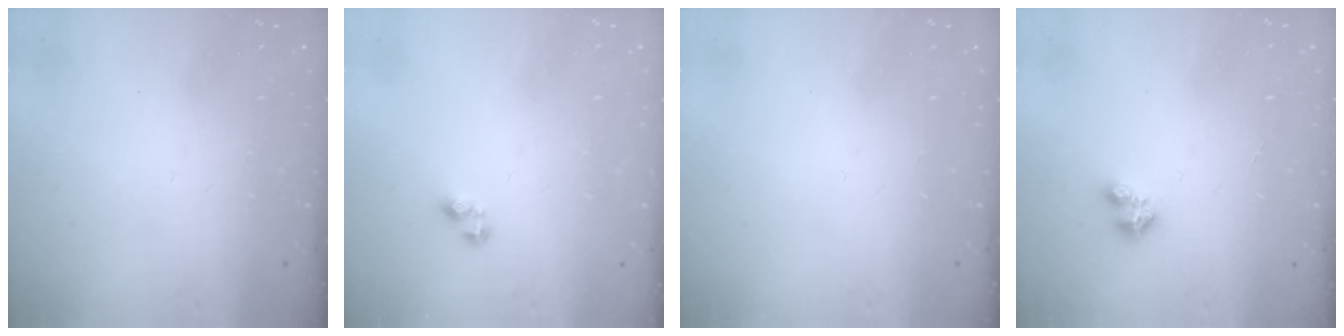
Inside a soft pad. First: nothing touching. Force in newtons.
{"total": 2.7, "press": 2.7, "slide": 0.4}
{"total": 0.0}
{"total": 2.7, "press": 2.7, "slide": 0.3}